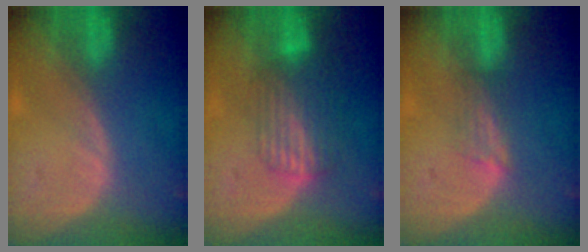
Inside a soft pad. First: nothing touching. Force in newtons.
{"total": 7.1, "press": 6.0, "slide": 3.9}
{"total": 2.4, "press": 1.9, "slide": 1.5}